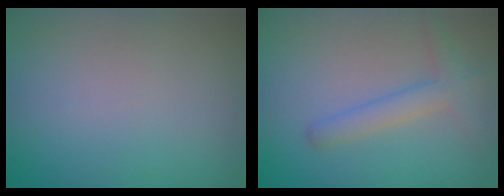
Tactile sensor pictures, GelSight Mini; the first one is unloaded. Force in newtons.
{"total": 2.5, "press": 2.5, "slide": 0.1}